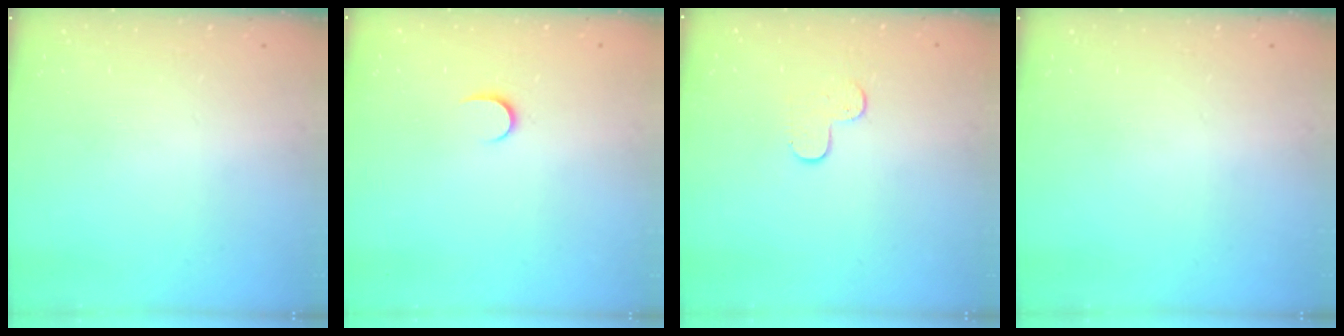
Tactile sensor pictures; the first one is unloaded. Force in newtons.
{"total": 3.8, "press": 3.8, "slide": 0.4}
{"total": 4.3, "press": 4.3, "slide": 0.4}
{"total": 0.0}